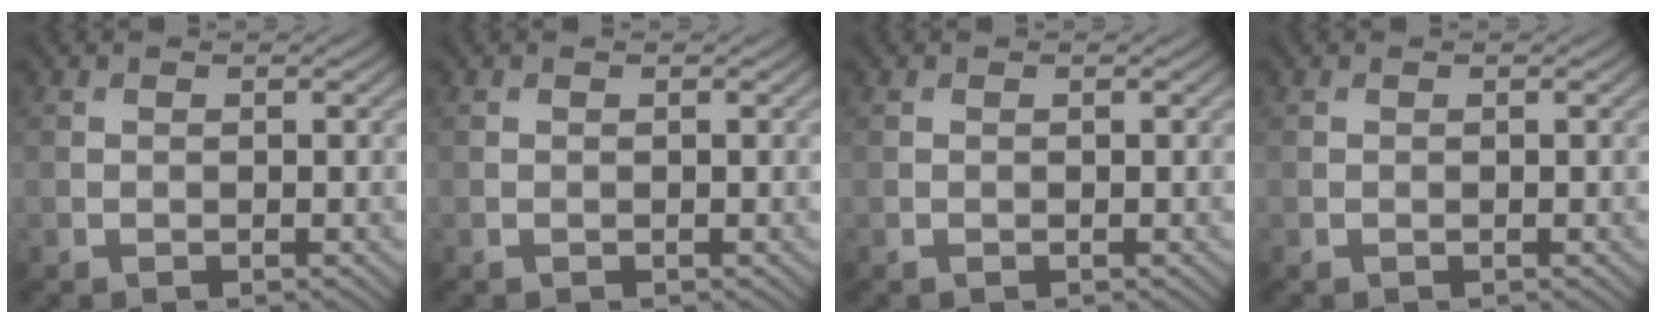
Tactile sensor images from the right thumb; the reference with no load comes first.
{"total": 0.0}
{"total": 0.0}
{"total": 0.0}